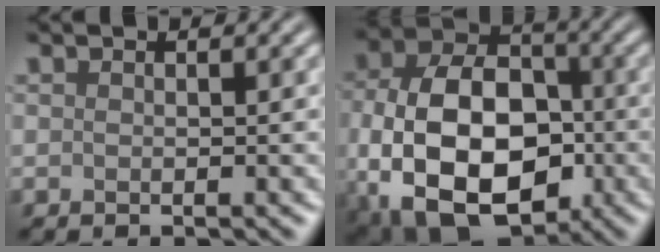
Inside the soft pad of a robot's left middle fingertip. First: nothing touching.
{"total": 15.0, "force": [-3.3, 9.9, 10.8], "torque": [-0.197, -0.025, -0.051]}